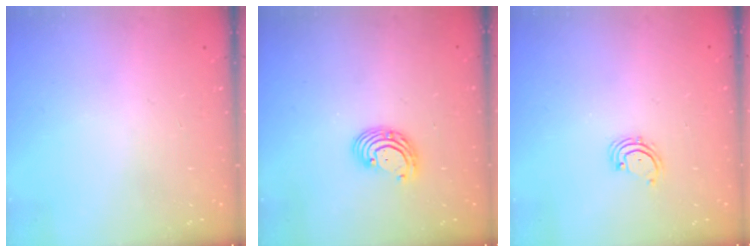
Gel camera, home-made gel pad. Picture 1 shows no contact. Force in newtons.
{"total": 5.2, "press": 5.2, "slide": 0.5}
{"total": 2.3, "press": 2.3, "slide": 0.5}